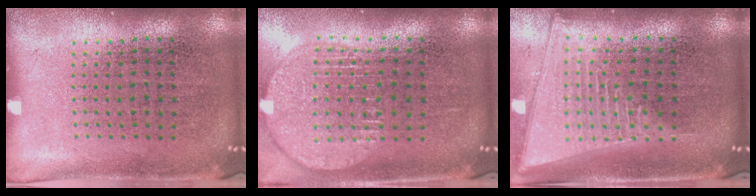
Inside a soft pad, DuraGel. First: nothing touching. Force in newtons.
{"total": 1.9, "press": 1.6, "slide": 1.1}
{"total": 2.2, "press": 1.8, "slide": 1.2}